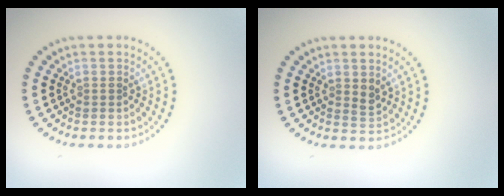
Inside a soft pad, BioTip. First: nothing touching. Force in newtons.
{"total": 1.1, "press": 1.0, "slide": 0.5}